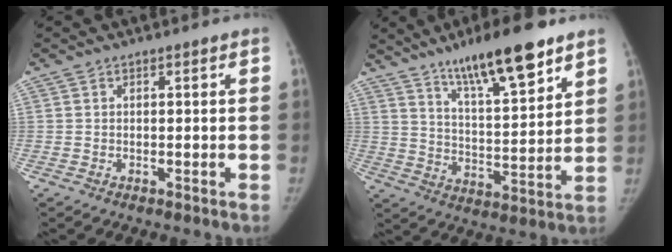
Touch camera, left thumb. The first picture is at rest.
{"total": 16.5, "force": [11.1, 3.8, 11.6], "torque": [-0.166, -0.058, 0.188]}